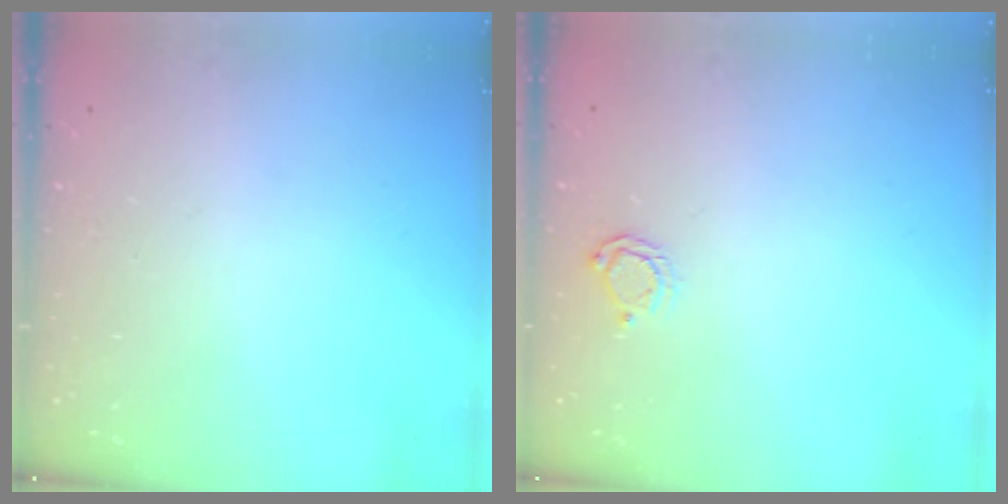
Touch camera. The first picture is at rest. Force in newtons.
{"total": 4.5, "press": 4.4, "slide": 0.6}